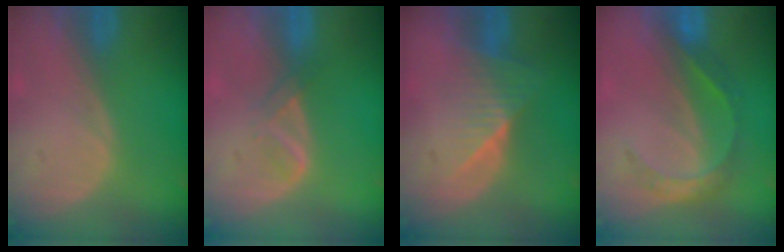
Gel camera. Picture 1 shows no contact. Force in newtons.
{"total": 2.1, "press": 2.1, "slide": 0.2}
{"total": 6.3, "press": 5.5, "slide": 3.0}
{"total": 5.5, "press": 4.8, "slide": 2.8}